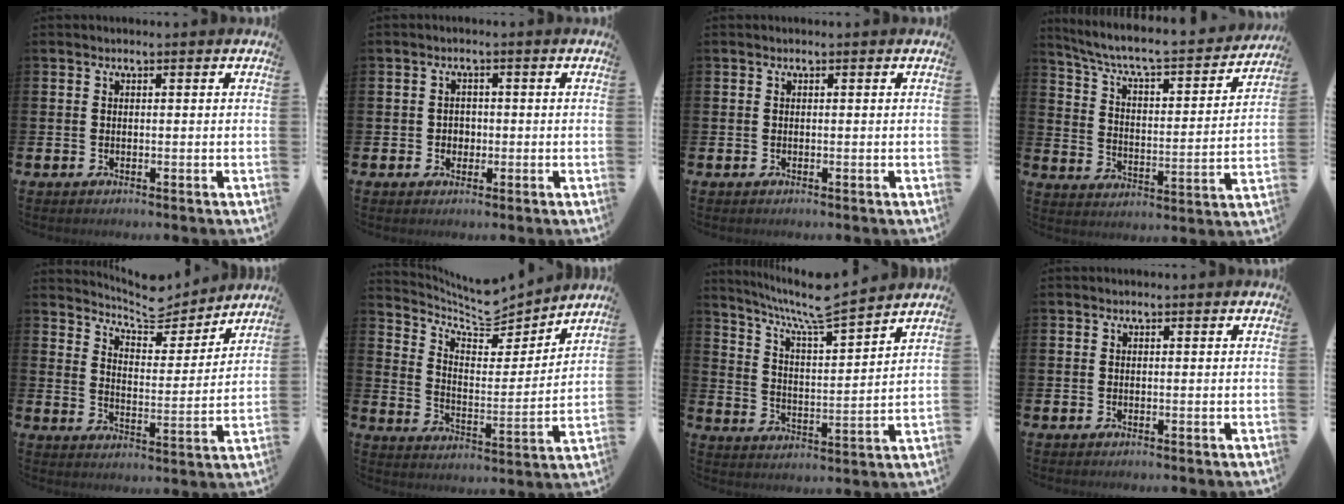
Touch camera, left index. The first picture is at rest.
{"total": 1.7, "force": [-0.1, 1.7, 0.5], "torque": [-0.003, 0.005, -0.007]}
{"total": 0.0}
{"total": 6.7, "force": [6.0, 1.0, 2.8], "torque": [-0.089, -0.046, 0.096]}
{"total": 6.9, "force": [6.4, 2.1, 1.6], "torque": [-0.053, -0.047, 0.106]}
{"total": 8.0, "force": [7.4, 2.1, 2.1], "torque": [-0.072, -0.058, 0.126]}
{"total": 8.1, "force": [7.4, 0.8, 3.2], "torque": [-0.094, -0.048, 0.130]}
{"total": 0.0}